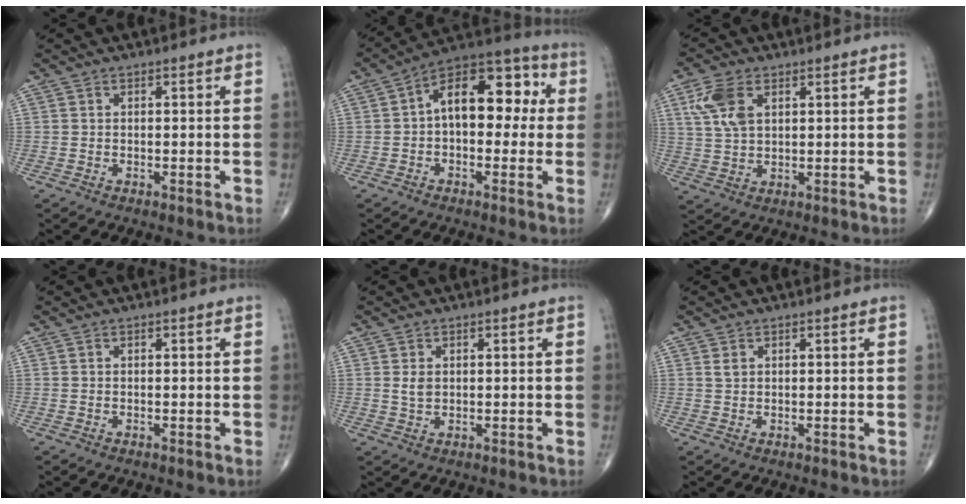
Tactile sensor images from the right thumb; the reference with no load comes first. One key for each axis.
{"total": 14.5, "fx": 1.3, "fy": 8.4, "fz": 11.8, "tx": -0.140, "ty": 0.047, "tz": 0.003}
{"total": 7.4, "fx": 2.8, "fy": 4.2, "fz": 5.4, "tx": -0.115, "ty": -0.001, "tz": 0.060}
{"total": 0.0}
{"total": 2.1, "fx": 0.5, "fy": 1.4, "fz": 1.5, "tx": -0.025, "ty": -0.004, "tz": 0.012}
{"total": 1.1, "fx": 0.6, "fy": 0.7, "fz": 0.6, "tx": -0.009, "ty": 0.000, "tz": 0.012}